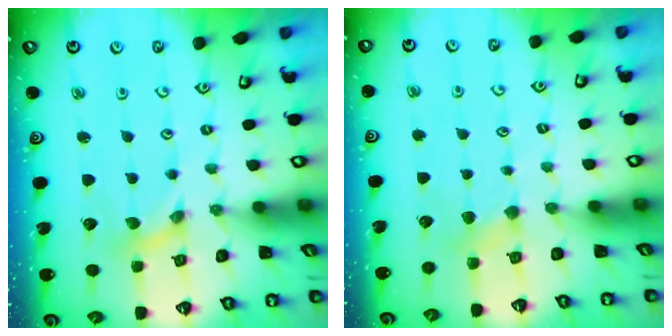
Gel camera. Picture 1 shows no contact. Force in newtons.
{"total": 2.9, "press": 2.8, "slide": 0.5}